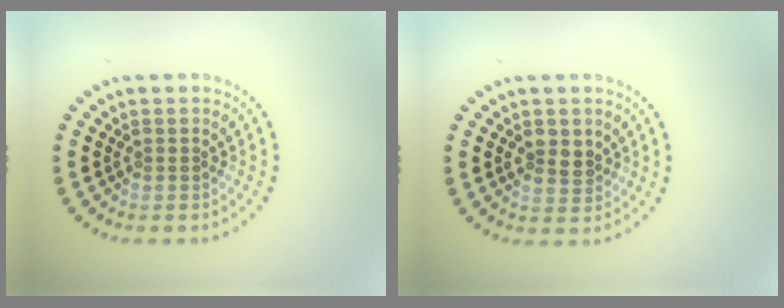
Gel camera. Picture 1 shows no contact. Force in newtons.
{"total": 2.1, "press": 2.1, "slide": 0.5}